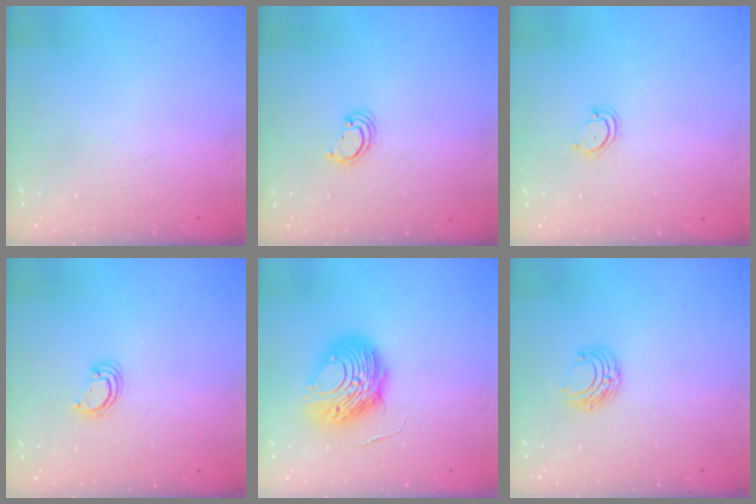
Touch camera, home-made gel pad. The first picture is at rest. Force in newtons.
{"total": 2.2, "press": 2.2, "slide": 0.2}
{"total": 3.8, "press": 3.8, "slide": 0.2}
{"total": 2.3, "press": 2.3, "slide": 0.3}
{"total": 11.1, "press": 11.1, "slide": 0.7}
{"total": 6.5, "press": 6.5, "slide": 0.6}